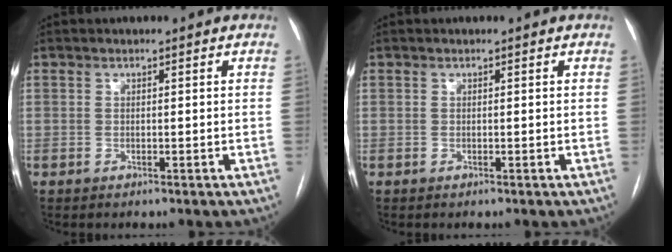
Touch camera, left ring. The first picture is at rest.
{"total": 0.0}